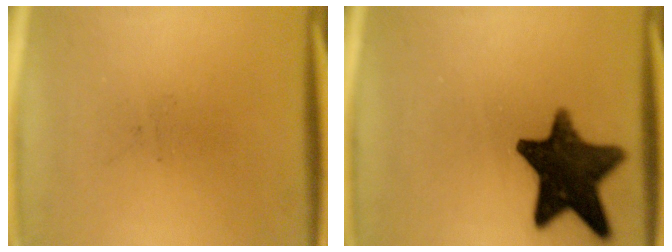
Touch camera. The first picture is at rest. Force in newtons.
{"total": 14.5}